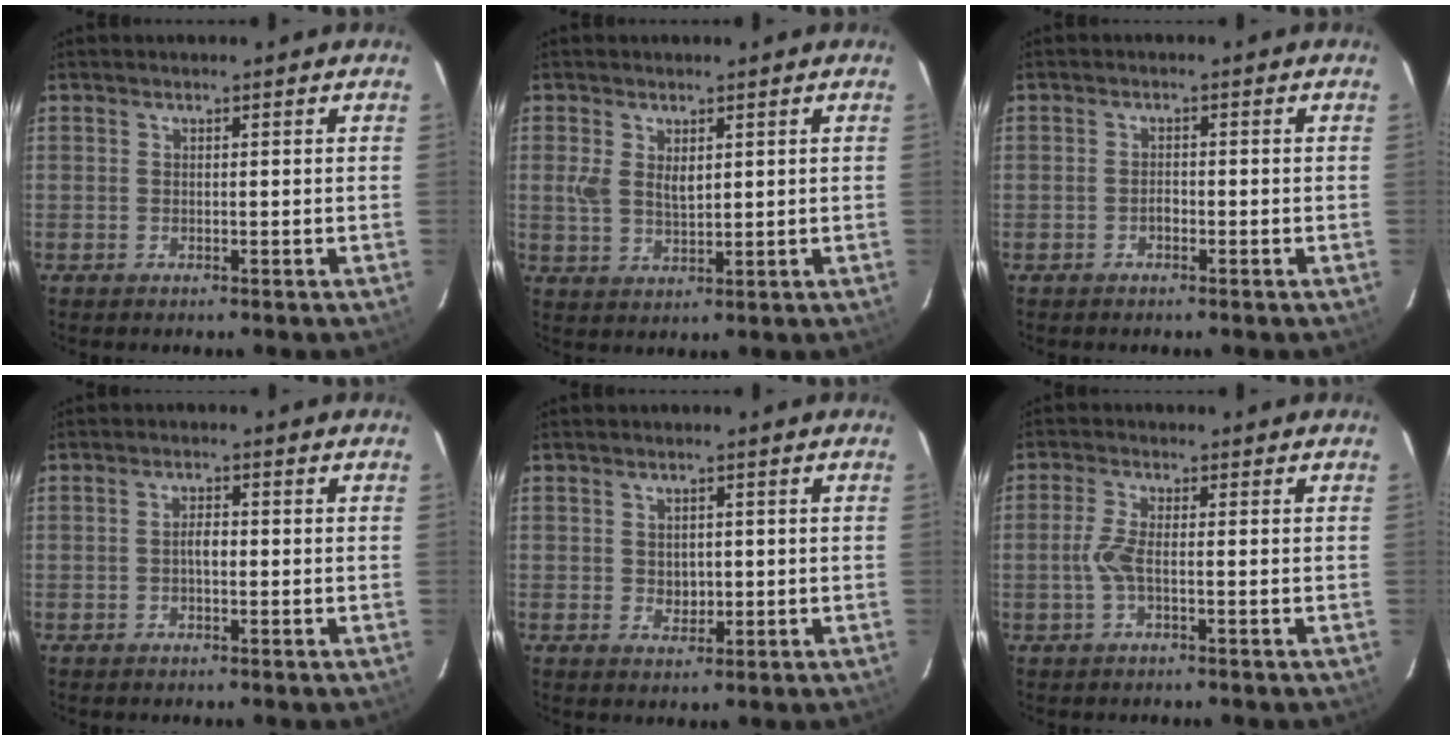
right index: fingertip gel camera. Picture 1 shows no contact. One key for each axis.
{"total": 4.6, "fx": 1.3, "fy": 2.6, "fz": 3.6, "tx": -0.068, "ty": 0.000, "tz": 0.025}
{"total": 1.1, "fx": -0.8, "fy": 0.6, "fz": 0.5, "tx": -0.010, "ty": 0.003, "tz": -0.013}
{"total": 1.9, "fx": -0.4, "fy": 0.8, "fz": 1.7, "tx": -0.033, "ty": 0.007, "tz": -0.009}
{"total": 2.7, "fx": 0.0, "fy": 2.3, "fz": 1.5, "tx": -0.022, "ty": 0.000, "tz": 0.004}
{"total": 3.4, "fx": -1.0, "fy": 0.5, "fz": 3.2, "tx": -0.077, "ty": 0.002, "tz": -0.019}